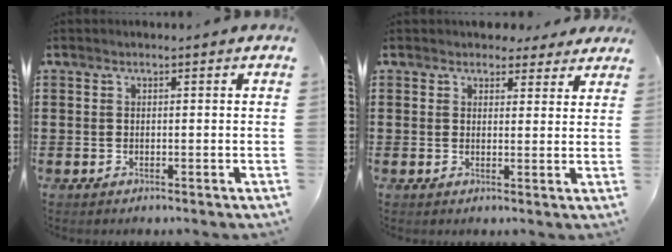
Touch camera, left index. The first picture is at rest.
{"total": 3.2, "force": [2.7, 1.6, 0.5], "torque": [-0.011, 0.000, 0.051]}